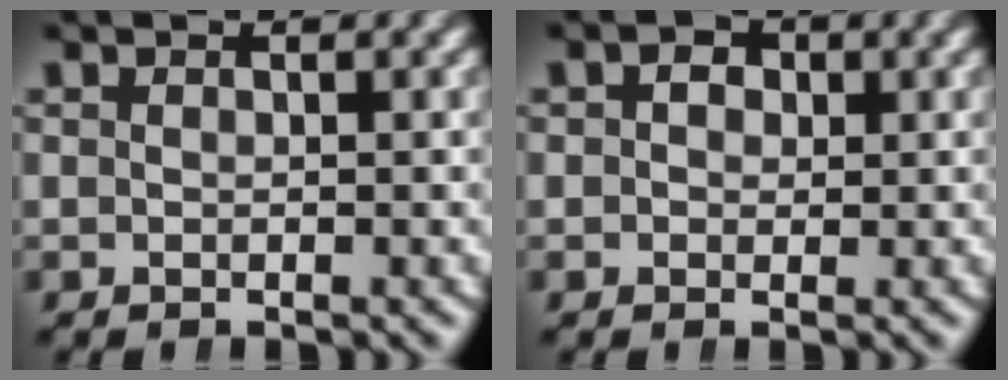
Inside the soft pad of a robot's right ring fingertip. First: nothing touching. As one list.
[{"total": 2.3, "force": [0.3, 1.9, 1.2], "torque": [-0.013, 0.002, 0.005]}]